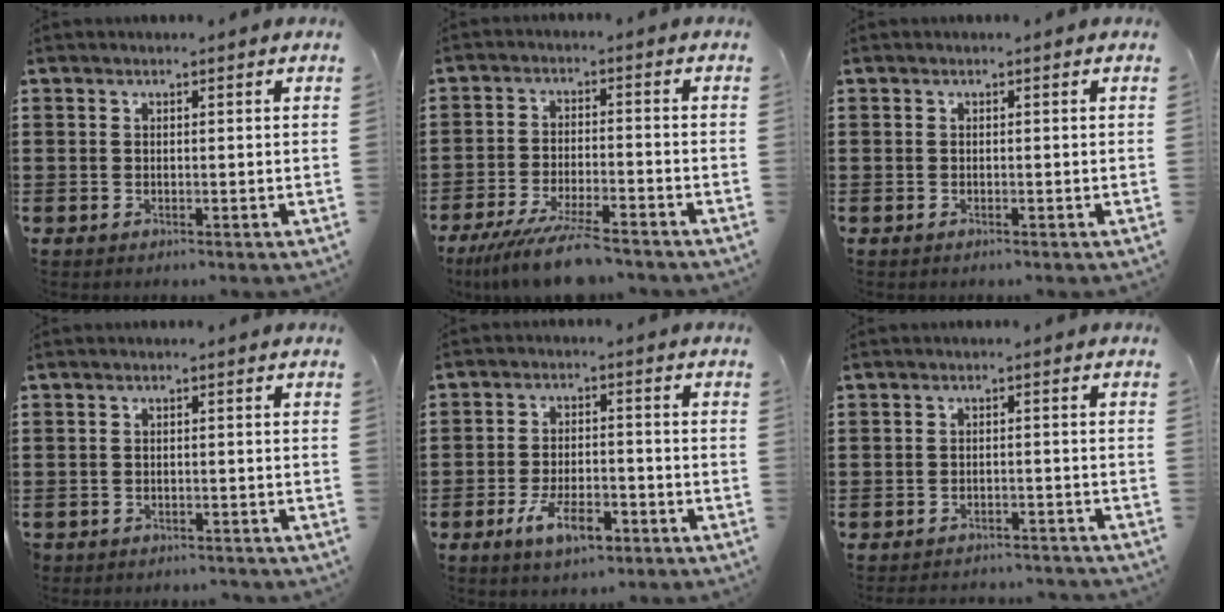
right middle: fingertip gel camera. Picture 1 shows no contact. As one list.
[{"total": 8.0, "force": [-6.7, 0.4, 4.4], "torque": [-0.097, -0.012, -0.127]}, {"total": 0.0}, {"total": 1.3, "force": [-1.2, 0.3, -0.1], "torque": [-0.002, 0.003, -0.028]}, {"total": 6.6, "force": [-3.9, 2.5, 4.7], "torque": [-0.095, 0.001, -0.070]}, {"total": 2.4, "force": [-2.4, 0.0, 0.1], "torque": [-0.008, -0.003, -0.049]}]